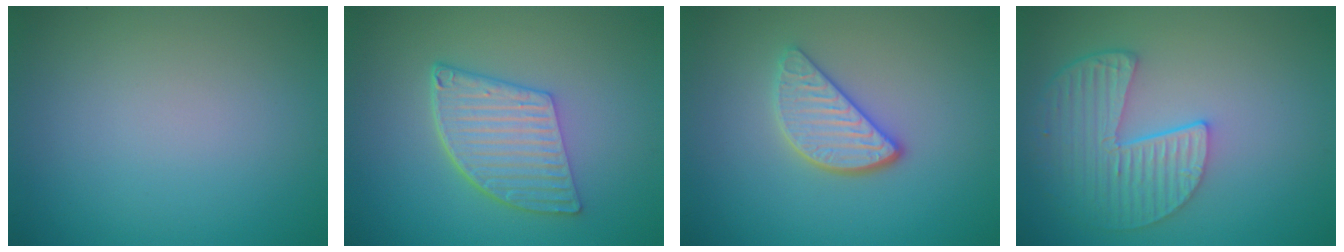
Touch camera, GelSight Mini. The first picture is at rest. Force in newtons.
{"total": 5.6, "press": 4.1, "slide": 3.9}
{"total": 3.5, "press": 2.9, "slide": 1.9}
{"total": 5.3, "press": 4.2, "slide": 3.2}